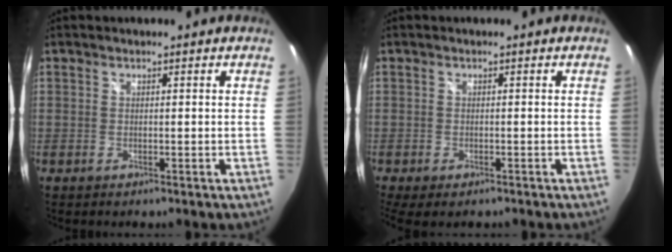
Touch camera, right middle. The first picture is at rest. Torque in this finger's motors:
{"motor_torque": [1.13, -1.01, 0.18, 0.09]}